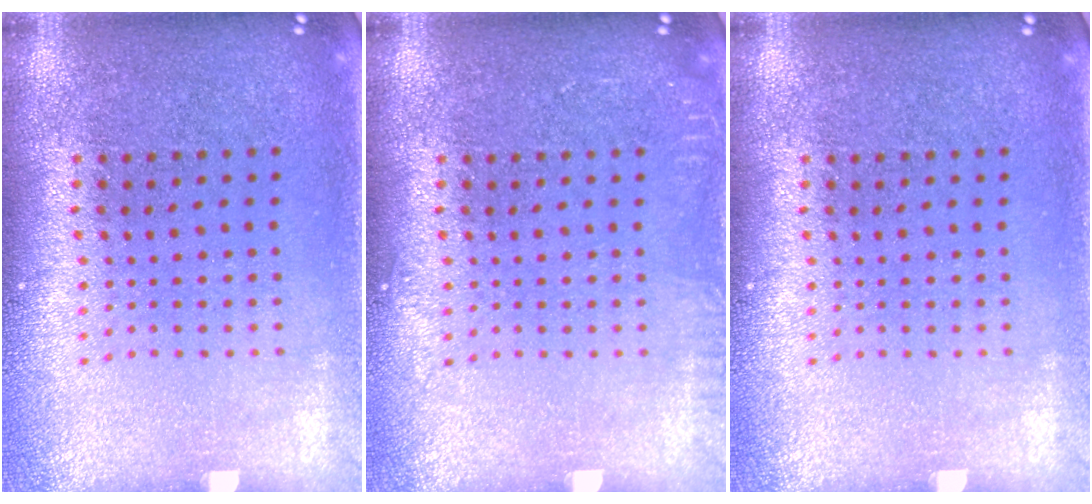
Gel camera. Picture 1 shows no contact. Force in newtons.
{"total": 0.8, "press": 0.8, "slide": 0.0}
{"total": 0.0}